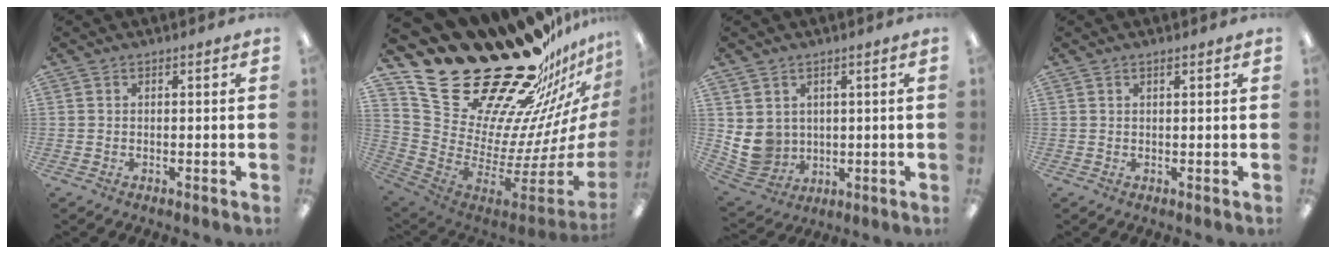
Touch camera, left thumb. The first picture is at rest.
{"total": 34.7, "force": [26.3, 15.0, 16.8], "torque": [-0.194, -0.245, 0.523]}
{"total": 6.4, "force": [2.0, 5.8, 1.5], "torque": [-0.035, -0.005, 0.045]}
{"total": 0.6, "force": [0.6, 0.1, 0.2], "torque": [-0.005, 0.001, 0.011]}